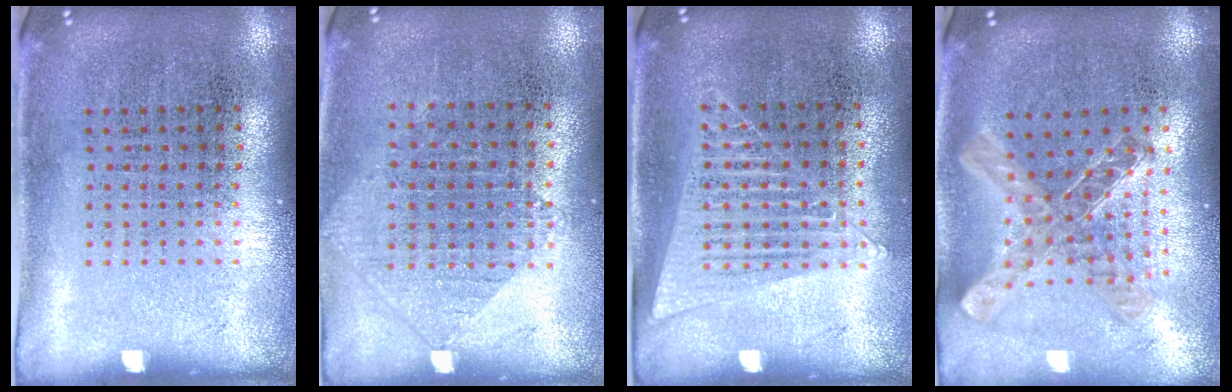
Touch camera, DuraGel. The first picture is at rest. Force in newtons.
{"total": 0.9, "press": 0.9, "slide": 0.3}
{"total": 1.2, "press": 1.2, "slide": 0.4}
{"total": 1.1, "press": 1.1, "slide": 0.2}